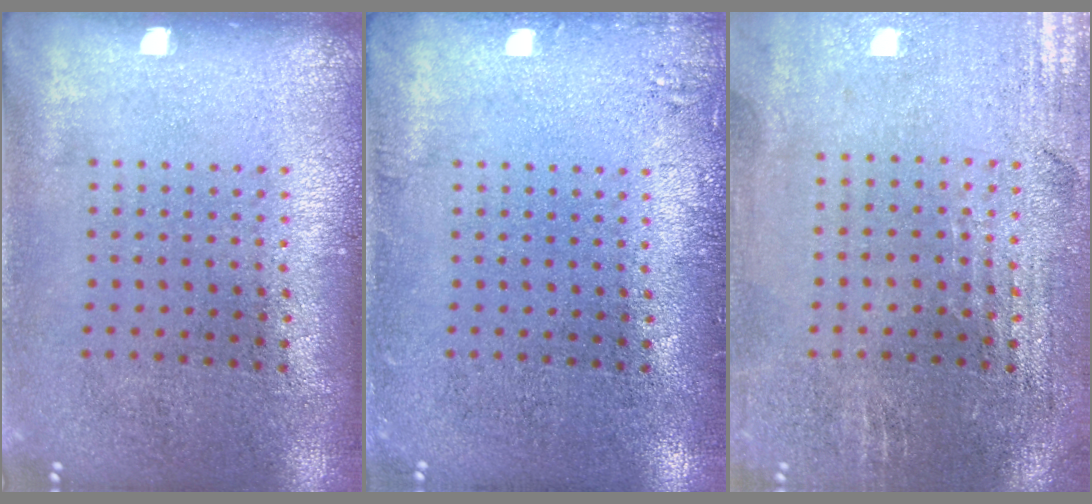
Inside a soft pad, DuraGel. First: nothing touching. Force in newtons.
{"total": 1.3, "press": 1.2, "slide": 0.3}
{"total": 0.9, "press": 0.8, "slide": 0.4}